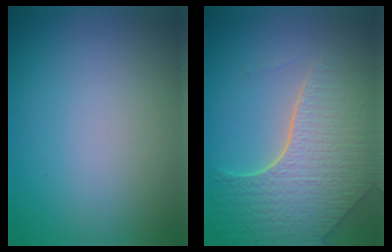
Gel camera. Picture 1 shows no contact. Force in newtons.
{"total": 8.2, "press": 5.9, "slide": 5.8}